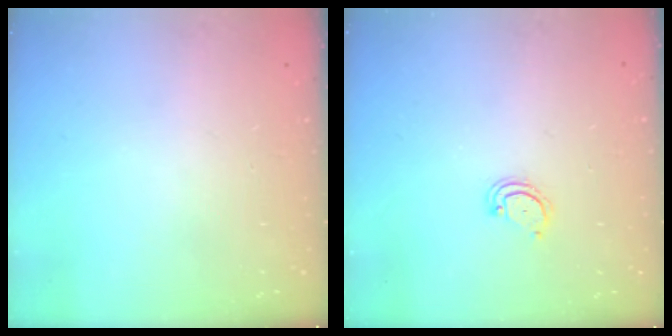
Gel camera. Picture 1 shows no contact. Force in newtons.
{"total": 2.5, "press": 2.5, "slide": 0.2}